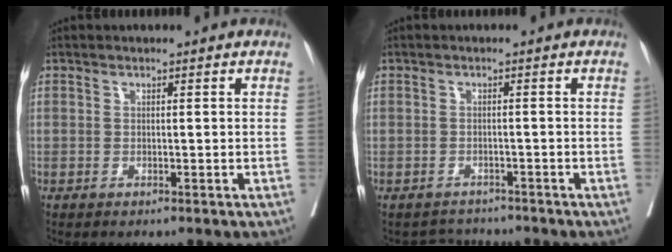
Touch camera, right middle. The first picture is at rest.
{"total": 2.7, "force": [-2.5, 0.6, -0.9], "torque": [0.016, -0.002, -0.039]}